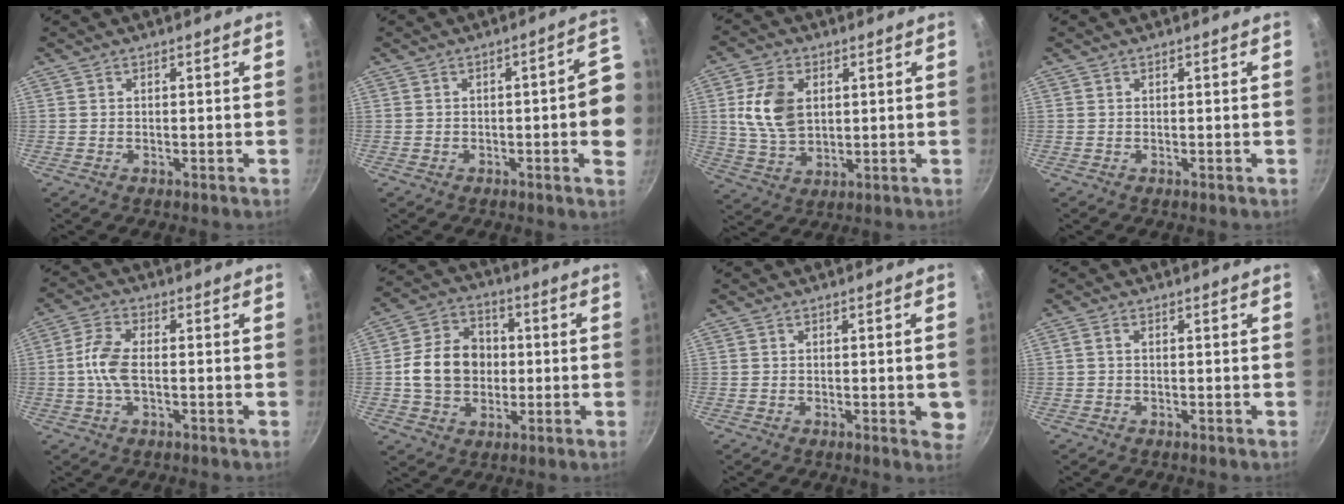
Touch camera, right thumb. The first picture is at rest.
{"total": 9.0, "force": [-0.8, 2.7, 8.5], "torque": [-0.080, 0.024, -0.012]}
{"total": 10.6, "force": [2.3, 7.0, 7.6], "torque": [-0.130, -0.010, 0.046]}
{"total": 0.0}
{"total": 6.5, "force": [-0.6, 3.2, 5.6], "torque": [-0.122, 0.015, -0.018]}
{"total": 13.0, "force": [0.0, 10.6, 7.6], "torque": [-0.107, 0.021, -0.007]}
{"total": 4.1, "force": [-0.7, 1.5, 3.7], "torque": [-0.037, -0.005, -0.010]}
{"total": 1.1, "force": [0.0, 0.7, 0.9], "torque": [-0.021, 0.005, 0.001]}